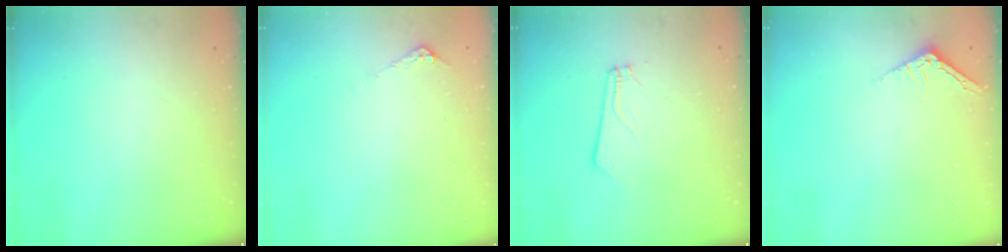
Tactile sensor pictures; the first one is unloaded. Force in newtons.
{"total": 5.4, "press": 5.4, "slide": 0.6}
{"total": 2.7, "press": 2.7, "slide": 0.4}
{"total": 3.0, "press": 3.0, "slide": 0.2}